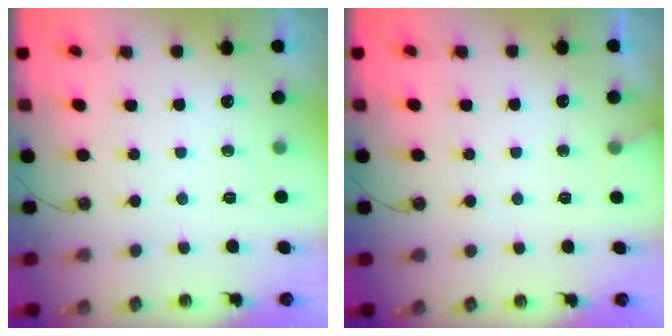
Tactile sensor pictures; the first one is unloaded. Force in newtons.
{"total": 5.0, "press": 5.0, "slide": 0.3}